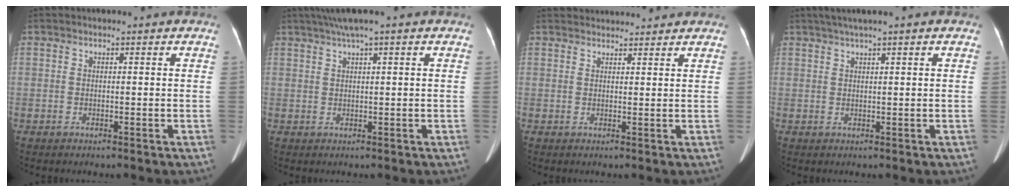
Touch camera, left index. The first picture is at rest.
{"total": 4.2, "force": [2.7, -0.4, 3.2], "torque": [-0.067, 0.023, 0.052]}
{"total": 6.8, "force": [6.6, 1.1, 1.0], "torque": [-0.011, 0.032, 0.084]}
{"total": 4.0, "force": [2.8, -0.2, 2.9], "torque": [-0.053, 0.023, 0.049]}